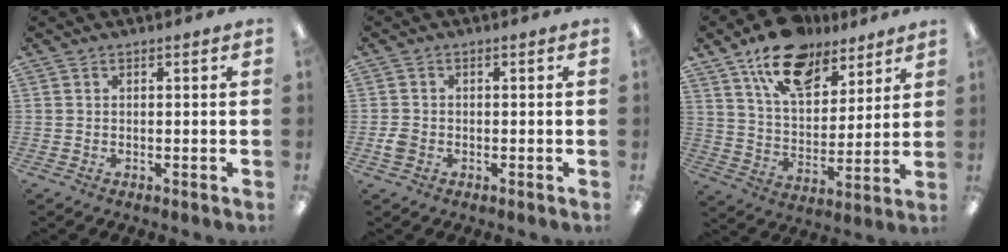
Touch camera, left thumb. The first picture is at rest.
{"total": 2.5, "force": [-0.7, 2.0, 1.4], "torque": [-0.022, 0.005, -0.012]}
{"total": 16.6, "force": [11.7, 8.5, 8.1], "torque": [-0.131, -0.059, 0.210]}